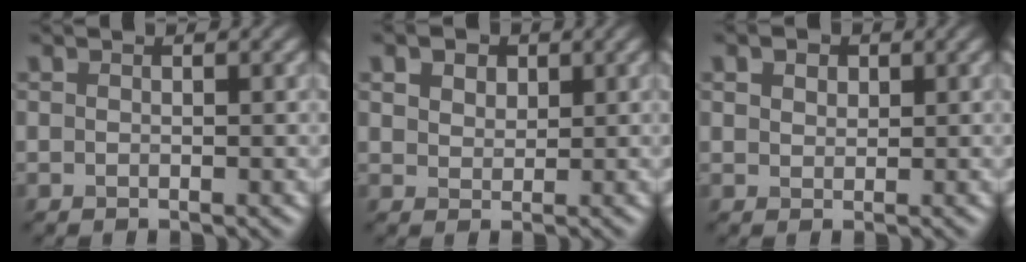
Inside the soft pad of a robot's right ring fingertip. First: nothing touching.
{"total": 4.3, "force": [2.5, 2.6, 2.2], "torque": [-0.046, 0.018, 0.030]}
{"total": 2.6, "force": [1.6, 1.6, 1.3], "torque": [-0.021, 0.012, 0.011]}